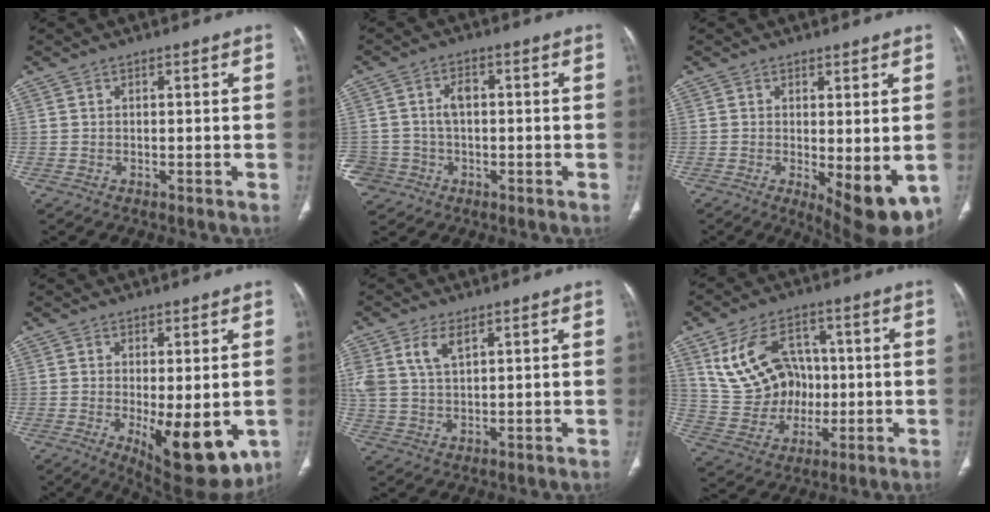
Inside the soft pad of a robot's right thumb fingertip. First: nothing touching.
{"total": 8.2, "force": [-2.0, 7.5, 2.6], "torque": [-0.046, 0.025, -0.025]}
{"total": 10.0, "force": [-2.1, 3.6, 9.0], "torque": [-0.115, -0.024, -0.018]}
{"total": 13.4, "force": [-3.2, 5.2, 11.9], "torque": [-0.152, -0.026, -0.030]}
{"total": 6.8, "force": [3.2, 3.6, 4.8], "torque": [-0.101, -0.003, 0.069]}
{"total": 14.8, "force": [2.7, 11.8, 8.5], "torque": [-0.116, 0.011, 0.066]}